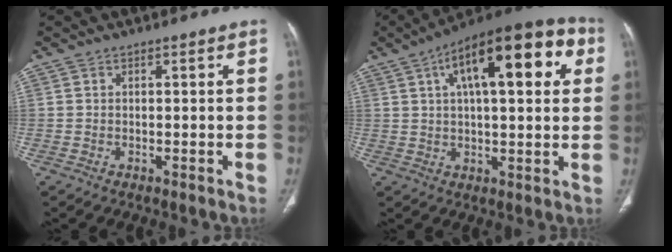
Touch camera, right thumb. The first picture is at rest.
{"total": 21.3, "force": [7.0, 8.2, 18.4], "torque": [-0.252, 0.024, 0.099]}